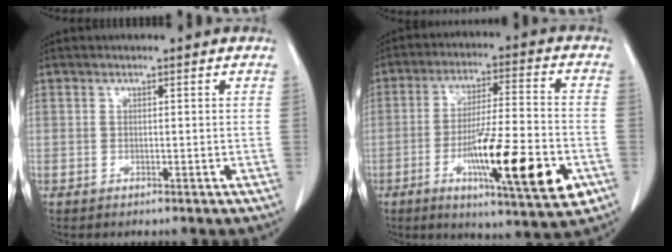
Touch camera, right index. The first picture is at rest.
{"total": 18.2, "force": [-6.2, 2.5, 16.9], "torque": [-0.265, -0.014, -0.094]}